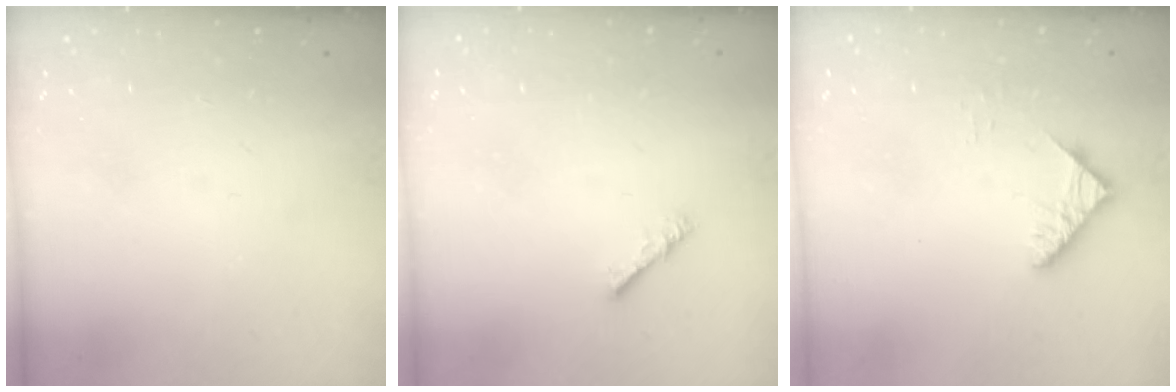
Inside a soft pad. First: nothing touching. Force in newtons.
{"total": 2.4, "press": 2.4, "slide": 0.3}
{"total": 4.7, "press": 4.7, "slide": 0.9}